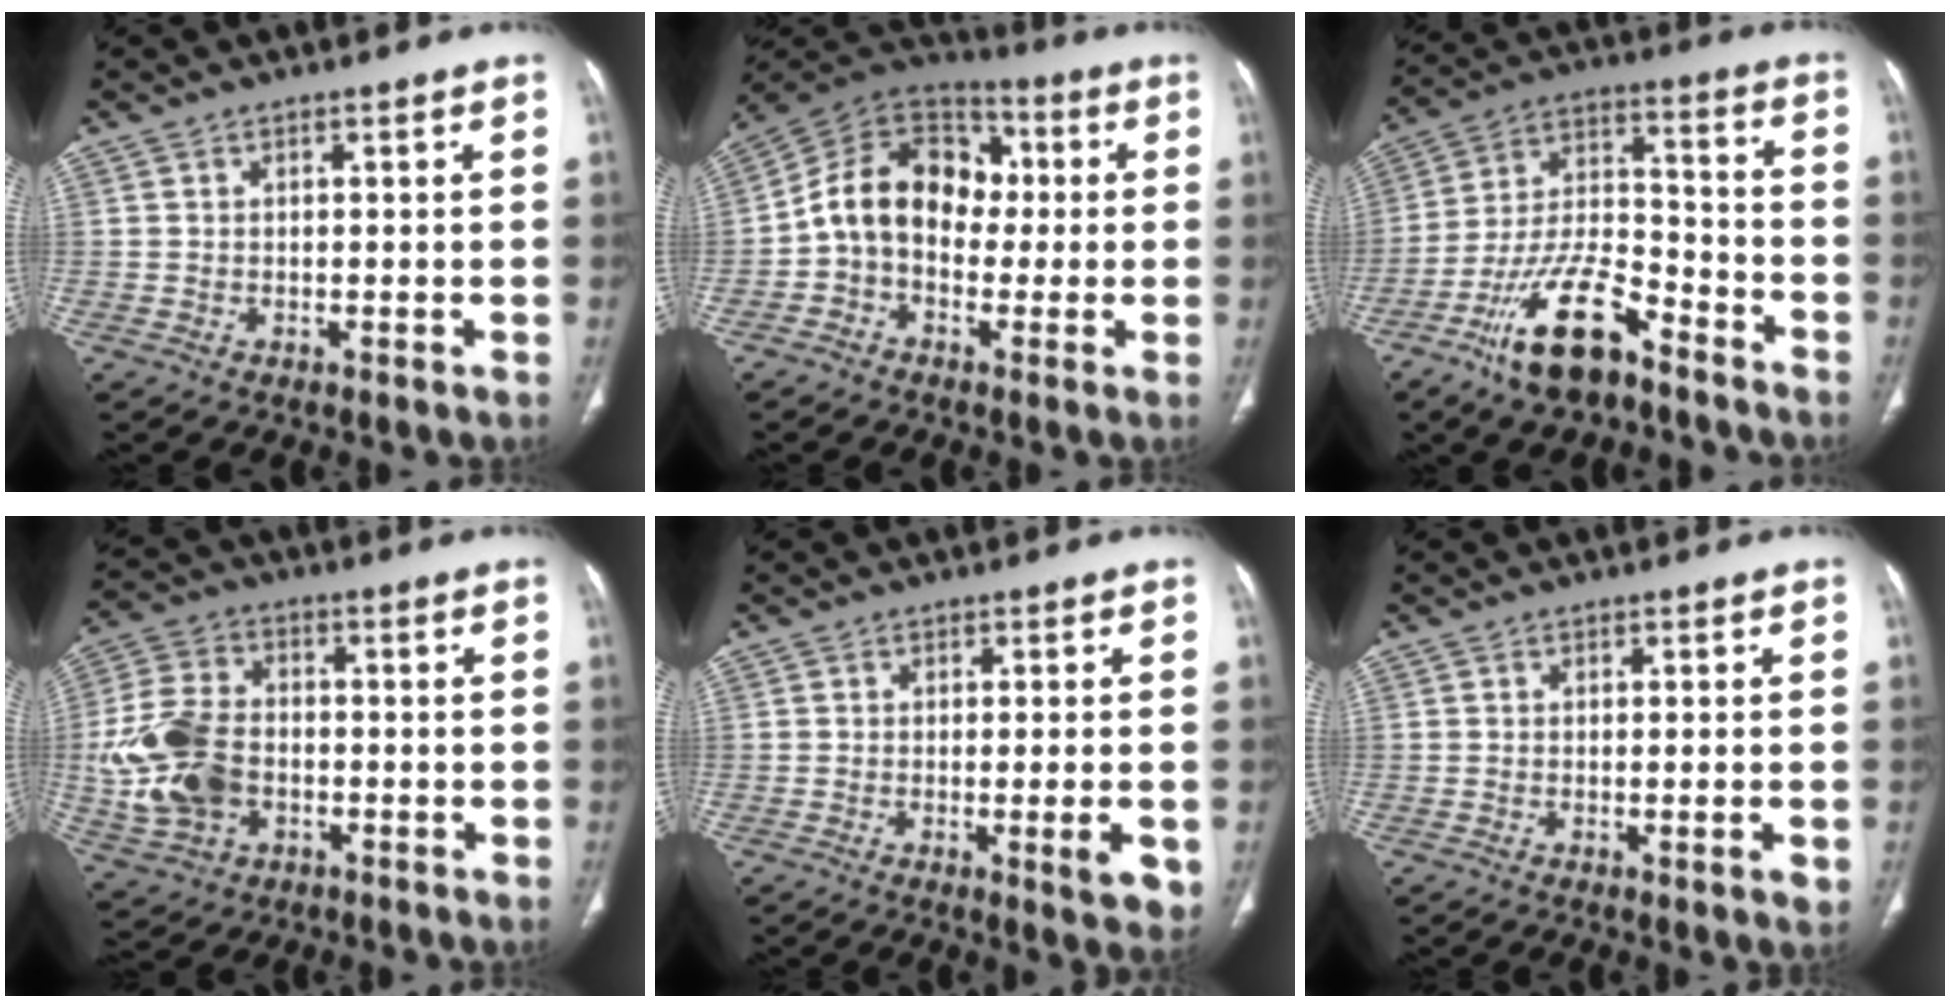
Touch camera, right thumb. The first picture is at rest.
{"total": 13.9, "force": [0.0, 10.9, 8.5], "torque": [-0.115, 0.044, -0.017]}
{"total": 15.2, "force": [-10.0, 6.6, 9.4], "torque": [-0.170, 0.076, -0.184]}
{"total": 14.2, "force": [-2.4, 10.1, 9.6], "torque": [-0.194, 0.016, -0.043]}
{"total": 5.5, "force": [-1.2, 1.4, 5.2], "torque": [-0.069, -0.010, -0.013]}
{"total": 2.4, "force": [-0.3, 0.7, 2.3], "torque": [-0.038, -0.004, -0.001]}